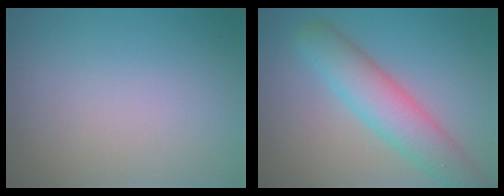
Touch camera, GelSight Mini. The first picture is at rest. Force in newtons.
{"total": 6.2, "press": 6.2, "slide": 0.3}